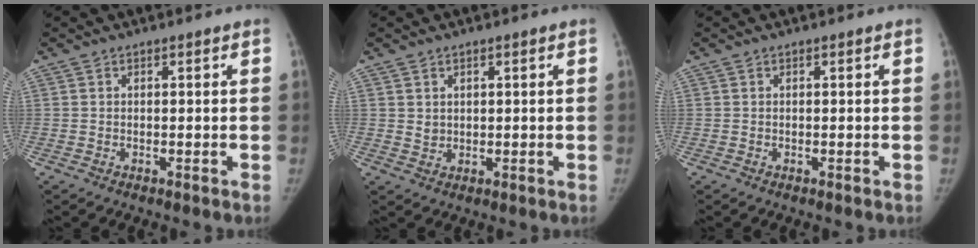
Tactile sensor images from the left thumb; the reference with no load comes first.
{"total": 1.9, "force": [0.9, 1.5, 0.7], "torque": [-0.002, -0.007, 0.021]}
{"total": 0.0}